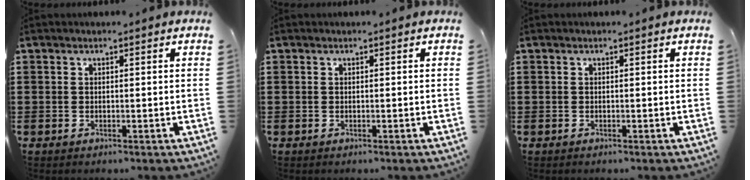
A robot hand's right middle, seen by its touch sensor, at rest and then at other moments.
{"total": 0.0}
{"total": 0.0}